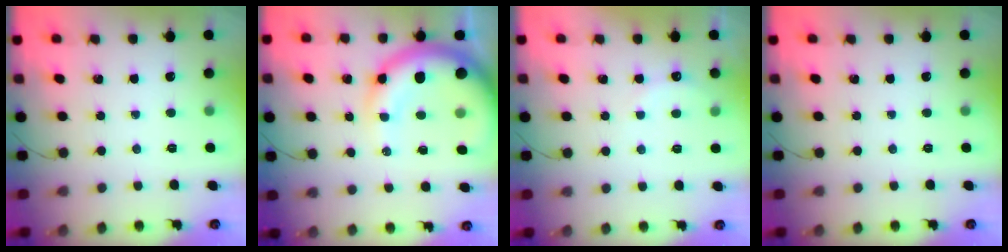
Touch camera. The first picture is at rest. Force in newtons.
{"total": 14.0, "press": 13.6, "slide": 3.6}
{"total": 5.1, "press": 4.9, "slide": 1.1}
{"total": 0.0}